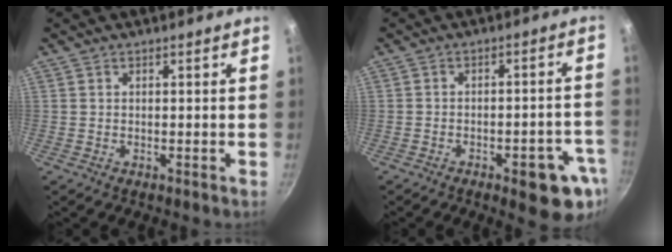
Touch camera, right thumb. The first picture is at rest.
{"total": 10.3, "force": [-4.8, 3.8, 8.4], "torque": [-0.070, 0.025, -0.056]}